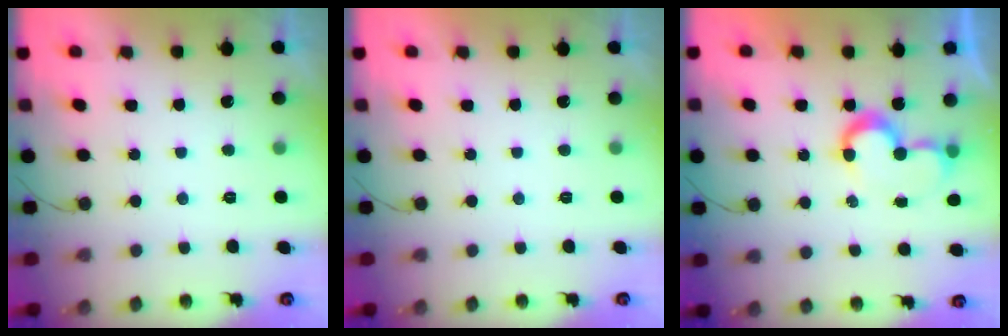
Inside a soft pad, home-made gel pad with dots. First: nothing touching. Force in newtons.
{"total": 1.7, "press": 1.7, "slide": 0.1}
{"total": 7.8, "press": 7.3, "slide": 2.8}